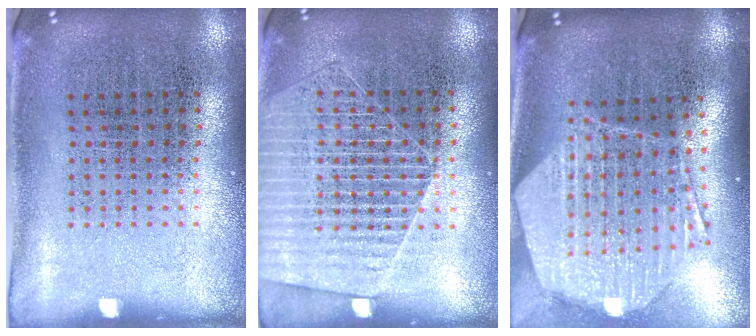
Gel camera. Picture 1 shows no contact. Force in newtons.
{"total": 1.8, "press": 1.6, "slide": 0.7}
{"total": 2.6, "press": 2.1, "slide": 1.5}